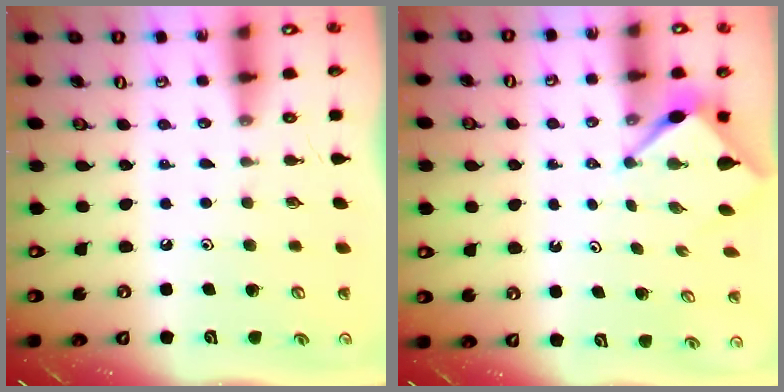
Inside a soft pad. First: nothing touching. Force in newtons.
{"total": 2.9, "press": 2.9, "slide": 0.3}